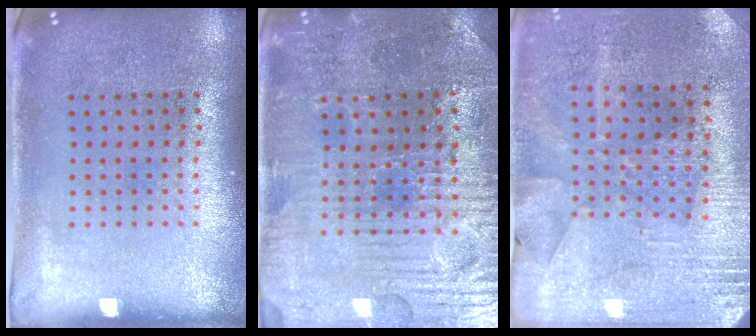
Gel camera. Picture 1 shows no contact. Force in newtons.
{"total": 3.6, "press": 3.6, "slide": 0.5}
{"total": 2.9, "press": 2.8, "slide": 0.8}